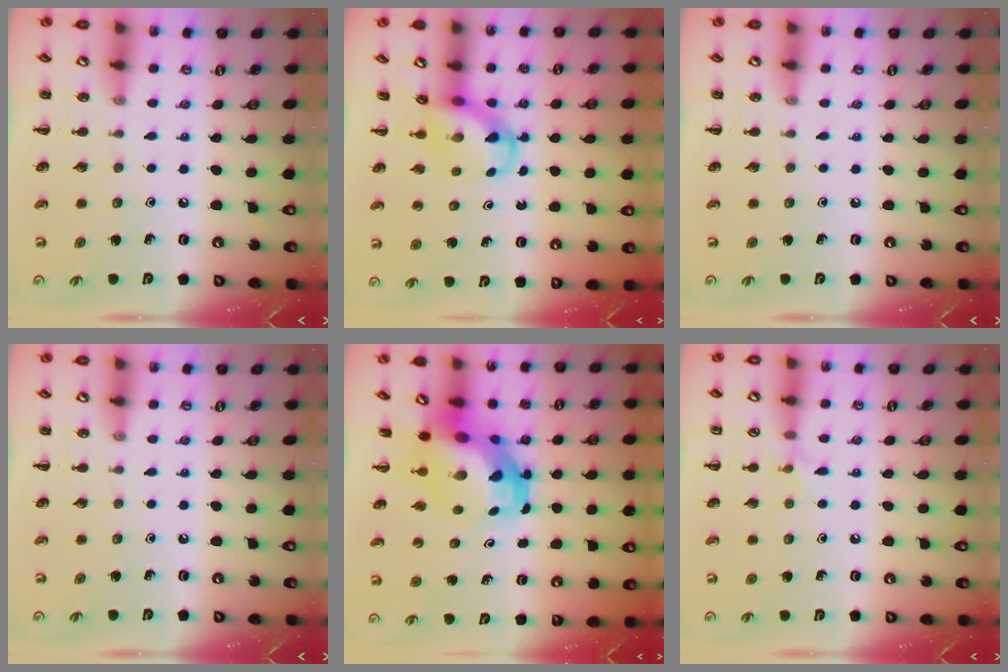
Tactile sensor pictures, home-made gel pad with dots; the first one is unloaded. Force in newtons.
{"total": 4.6, "press": 4.6, "slide": 0.1}
{"total": 0.0}
{"total": 0.0}
{"total": 6.8, "press": 6.5, "slide": 1.9}
{"total": 4.5, "press": 4.2, "slide": 1.5}